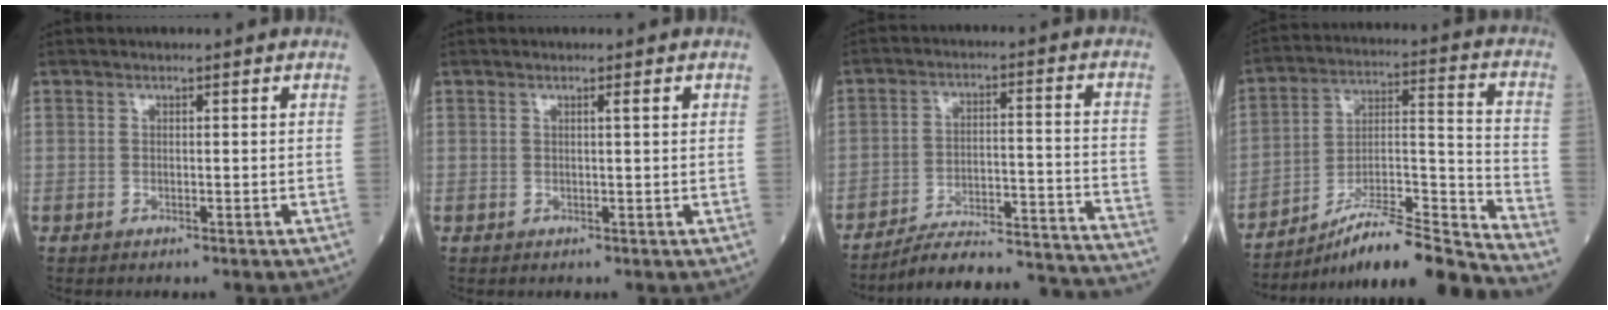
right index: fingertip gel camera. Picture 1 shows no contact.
{"total": 0.9, "force": [0.4, -0.1, 0.8], "torque": [-0.011, 0.002, 0.004]}
{"total": 22.3, "force": [-21.4, 0.5, 6.2], "torque": [-0.061, 0.000, -0.294]}
{"total": 16.5, "force": [-14.9, -1.5, 6.8], "torque": [-0.105, 0.029, -0.256]}